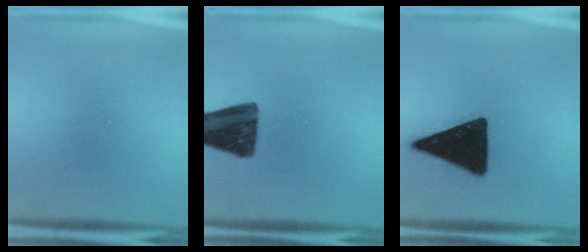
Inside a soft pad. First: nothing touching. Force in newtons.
{"total": 14.5}
{"total": 18.8}